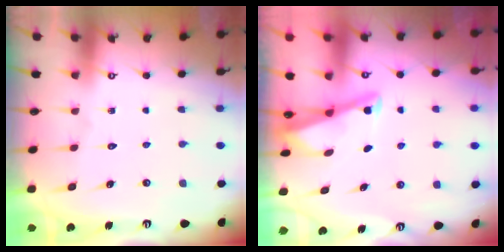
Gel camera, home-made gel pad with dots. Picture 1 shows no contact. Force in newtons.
{"total": 3.0, "press": 3.0, "slide": 0.3}